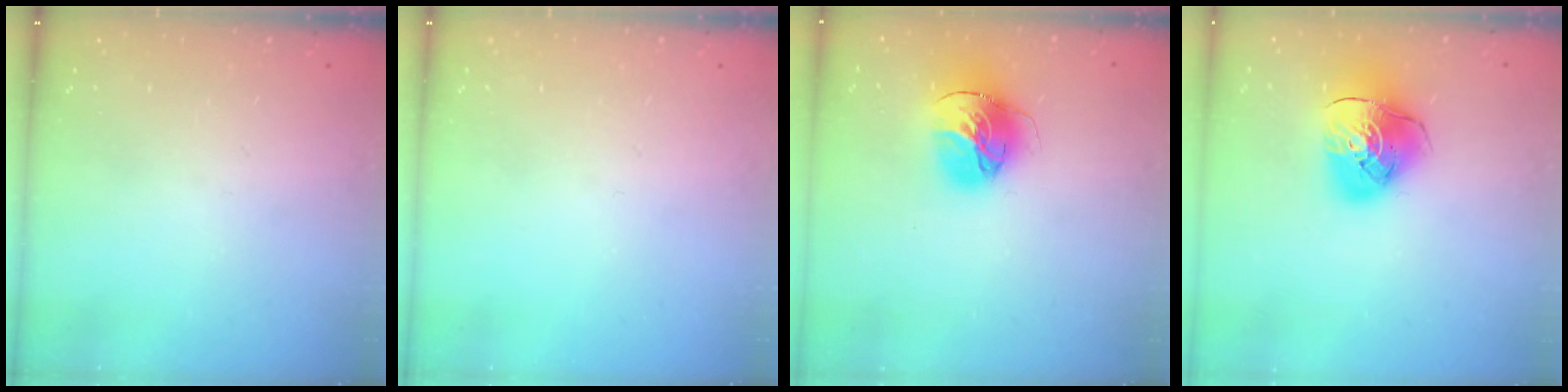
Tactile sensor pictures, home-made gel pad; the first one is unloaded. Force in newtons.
{"total": 0.0}
{"total": 16.4, "press": 16.4, "slide": 1.6}
{"total": 12.7, "press": 12.6, "slide": 1.7}